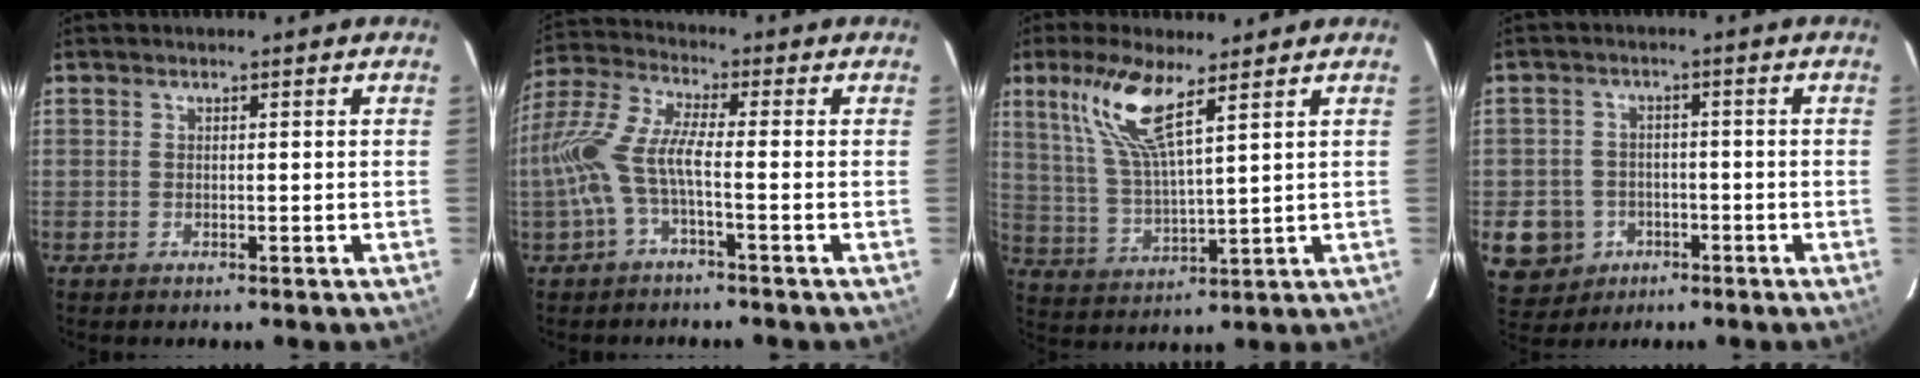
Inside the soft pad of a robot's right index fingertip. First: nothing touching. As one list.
[{"total": 10.9, "force": [-3.0, 2.4, 10.1], "torque": [-0.219, 0.001, -0.062]}, {"total": 11.2, "force": [6.7, 1.9, 8.8], "torque": [-0.183, 0.002, 0.140]}, {"total": 8.6, "force": [-3.2, 7.7, 2.3], "torque": [-0.080, 0.014, -0.038]}]